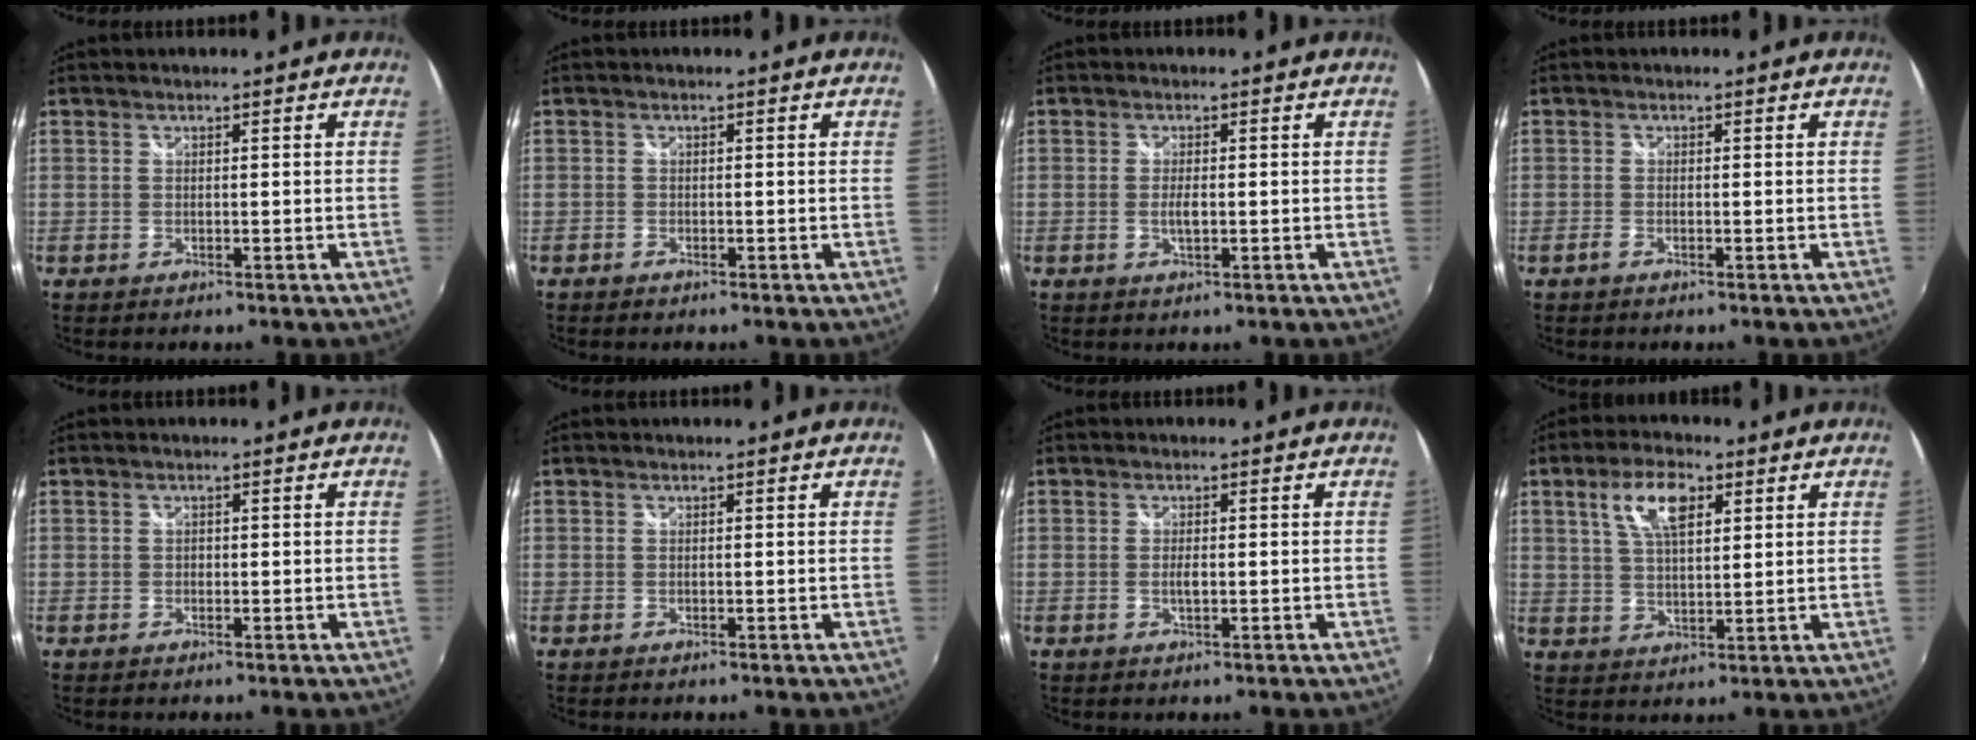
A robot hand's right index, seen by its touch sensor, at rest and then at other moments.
{"total": 0.9, "force": [-0.7, 0.4, 0.1], "torque": [-0.004, 0.001, -0.013]}
{"total": 2.0, "force": [-0.3, 0.7, 1.9], "torque": [-0.036, -0.003, -0.006]}
{"total": 1.1, "force": [-0.7, 0.1, 0.9], "torque": [-0.019, -0.002, -0.015]}
{"total": 0.6, "force": [-0.3, 0.5, 0.1], "torque": [-0.001, -0.001, -0.006]}
{"total": 0.0}
{"total": 1.4, "force": [-0.2, 0.5, 1.3], "torque": [-0.025, -0.001, -0.005]}
{"total": 8.3, "force": [3.6, 3.5, 6.5], "torque": [-0.123, 0.015, 0.066]}